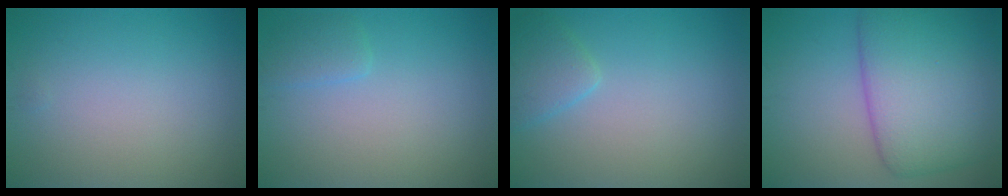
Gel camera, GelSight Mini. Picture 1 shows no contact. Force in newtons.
{"total": 1.4, "press": 1.4, "slide": 0.1}
{"total": 2.1, "press": 2.1, "slide": 0.2}
{"total": 9.6, "press": 9.6, "slide": 0.3}